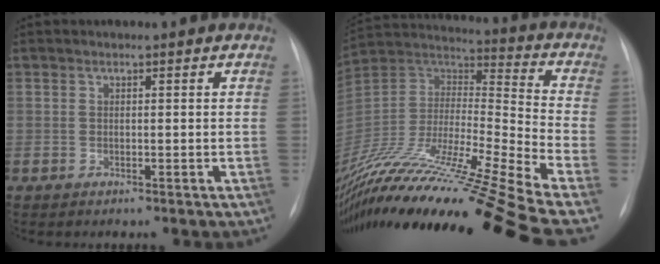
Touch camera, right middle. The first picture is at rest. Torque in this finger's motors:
{"motor_torque": [-0.05, -0.96, 0.31, 0.21]}